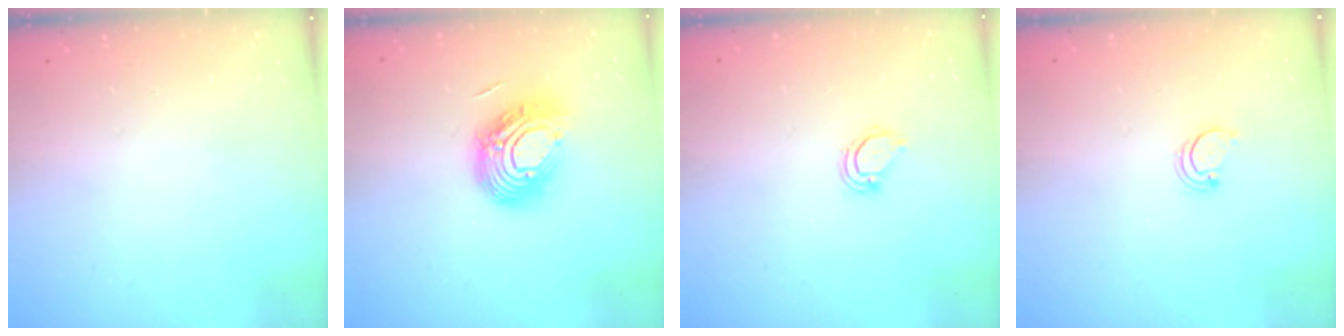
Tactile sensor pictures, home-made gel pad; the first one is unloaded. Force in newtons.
{"total": 14.8, "press": 14.7, "slide": 1.0}
{"total": 3.3, "press": 3.3, "slide": 0.3}
{"total": 2.2, "press": 2.2, "slide": 0.2}